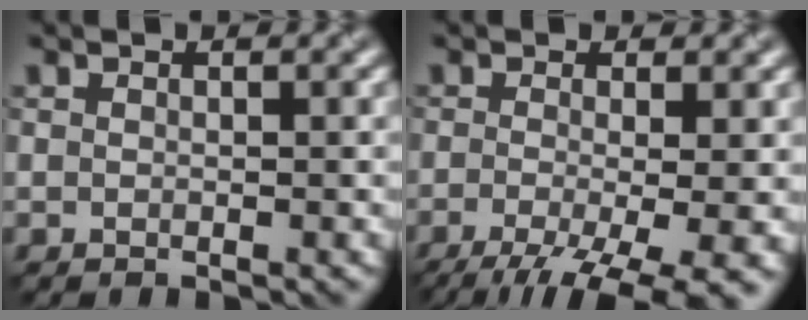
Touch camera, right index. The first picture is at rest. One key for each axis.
{"total": 9.1, "fx": -4.5, "fy": 3.2, "fz": 7.2, "tx": -0.120, "ty": -0.023, "tz": -0.056}